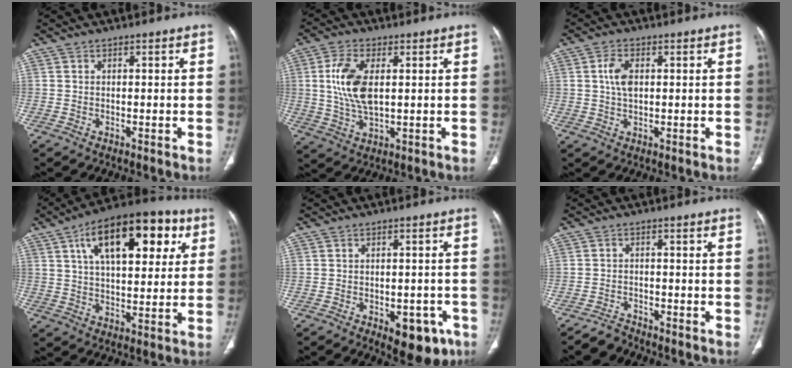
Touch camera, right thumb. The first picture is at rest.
{"total": 10.1, "force": [1.6, 5.0, 8.6], "torque": [-0.184, -0.006, 0.034]}
{"total": 4.5, "force": [0.8, 2.5, 3.6], "torque": [-0.073, 0.000, 0.015]}
{"total": 21.5, "force": [8.3, 10.3, 16.9], "torque": [-0.227, 0.004, 0.127]}
{"total": 9.0, "force": [-4.3, 4.8, 6.3], "torque": [-0.049, 0.018, -0.046]}
{"total": 2.4, "force": [-2.3, 0.8, -0.3], "torque": [0.003, 0.006, -0.043]}